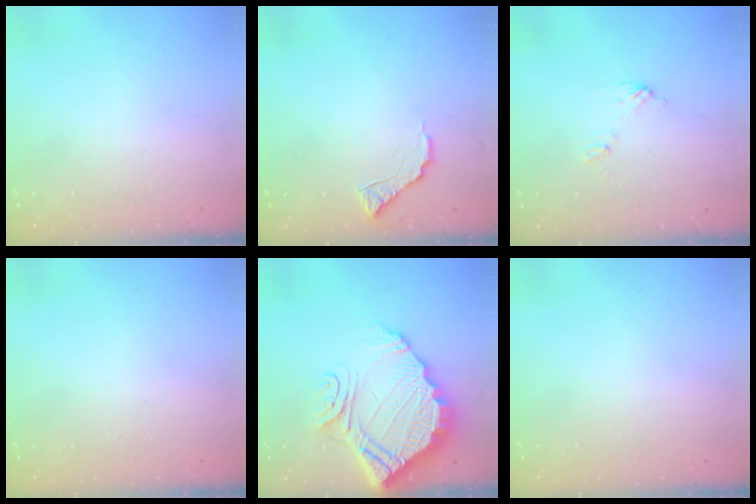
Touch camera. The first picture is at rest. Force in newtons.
{"total": 7.3, "press": 7.3, "slide": 0.4}
{"total": 5.7, "press": 5.7, "slide": 0.5}
{"total": 0.0}
{"total": 17.1, "press": 17.0, "slide": 1.5}
{"total": 0.0}